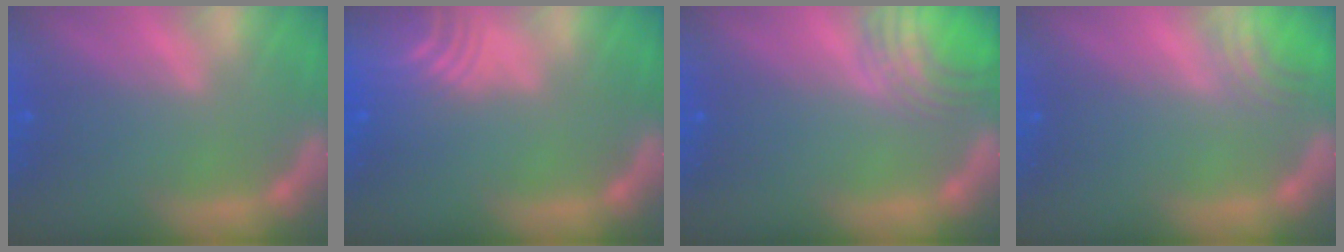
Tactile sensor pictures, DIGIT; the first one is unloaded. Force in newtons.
{"total": 9.6}
{"total": 5.0}
{"total": 2.5}